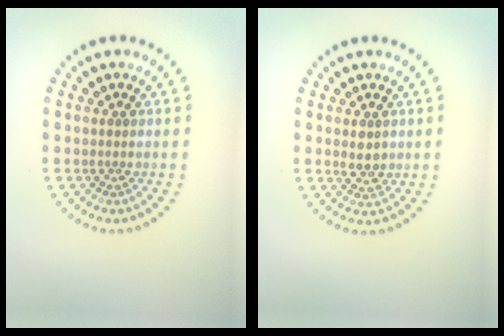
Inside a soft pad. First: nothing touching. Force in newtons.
{"total": 1.8, "press": 1.8, "slide": 0.3}